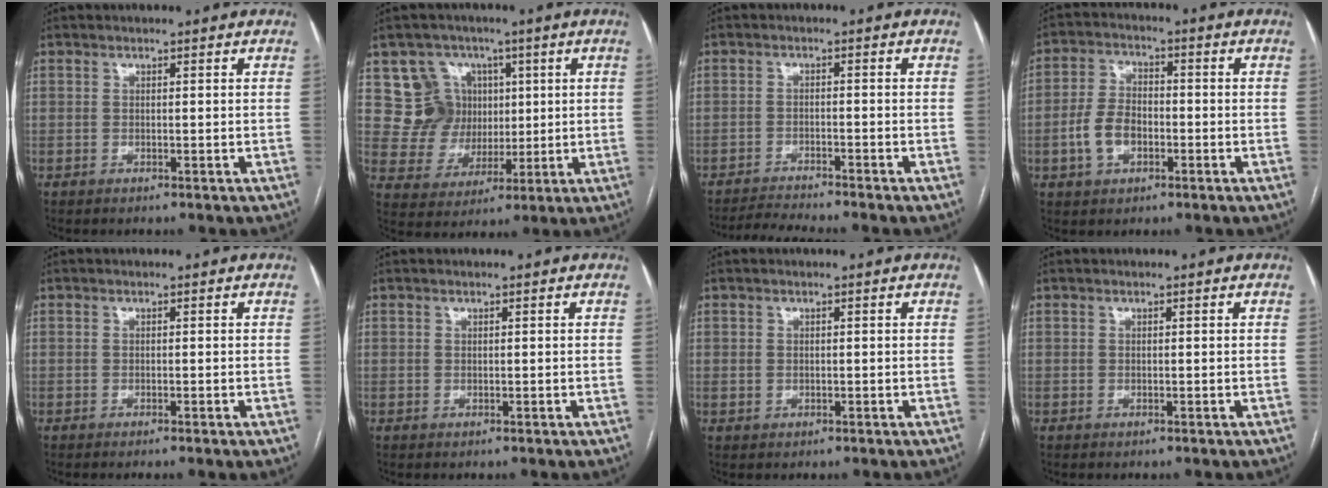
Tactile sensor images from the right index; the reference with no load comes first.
{"total": 10.0, "force": [3.8, 9.2, 1.2], "torque": [-0.023, 0.040, 0.077]}
{"total": 5.2, "force": [-4.8, -1.4, 1.2], "torque": [-0.022, -0.018, -0.081]}
{"total": 6.7, "force": [-2.0, 4.3, 4.8], "torque": [-0.107, 0.015, -0.036]}
{"total": 0.9, "force": [-0.6, -0.2, 0.7], "torque": [-0.012, -0.001, -0.010]}
{"total": 0.0}
{"total": 0.7, "force": [-0.1, 0.6, 0.3], "torque": [-0.005, 0.000, 0.001]}
{"total": 0.0}